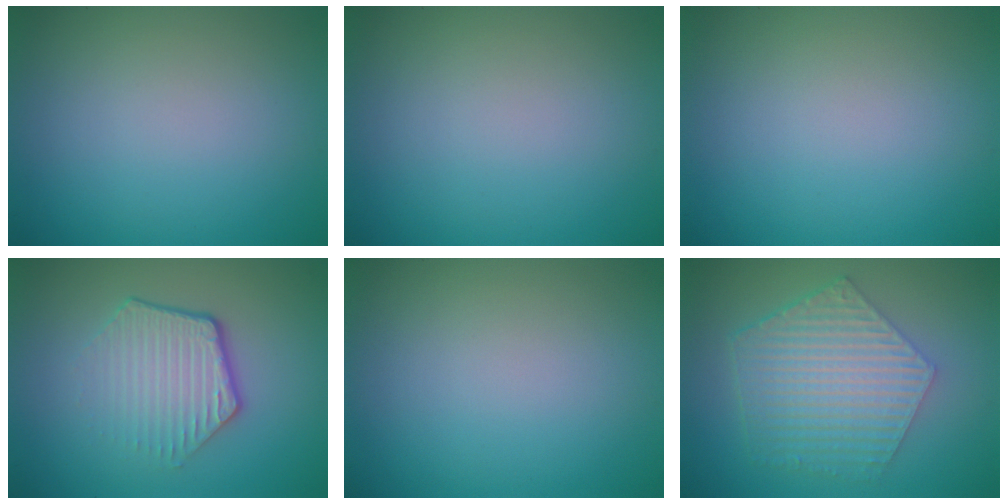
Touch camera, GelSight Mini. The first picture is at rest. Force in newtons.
{"total": 0.0}
{"total": 0.0}
{"total": 4.3, "press": 3.1, "slide": 2.9}
{"total": 0.0}
{"total": 6.4, "press": 4.6, "slide": 4.5}